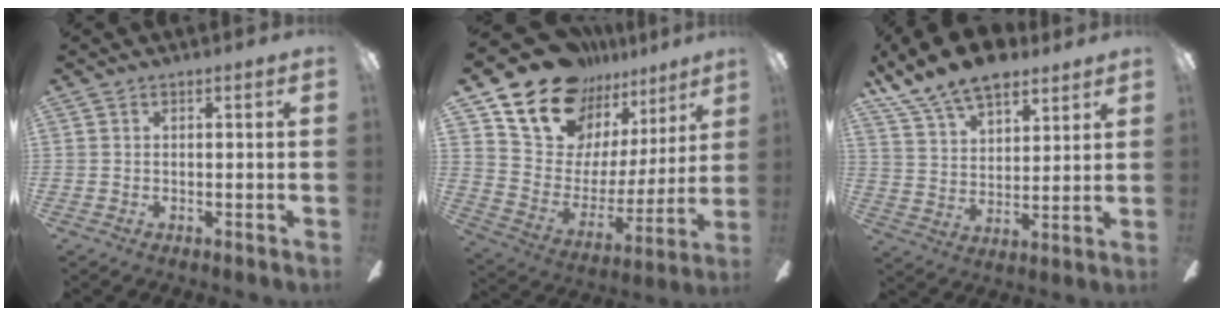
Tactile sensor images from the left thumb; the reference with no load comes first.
{"total": 17.6, "force": [13.6, 10.0, 5.3], "torque": [-0.116, -0.102, 0.251]}
{"total": 13.1, "force": [10.4, 5.6, 5.7], "torque": [-0.109, -0.054, 0.191]}